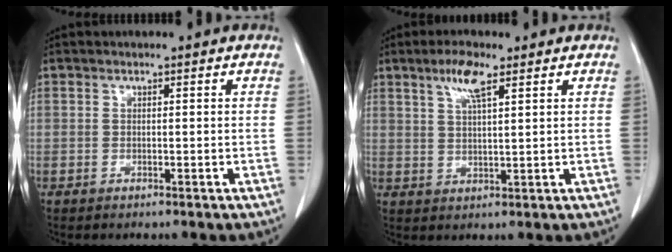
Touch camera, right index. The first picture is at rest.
{"total": 5.6, "force": [3.2, 1.3, 4.4], "torque": [-0.090, 0.005, 0.060]}